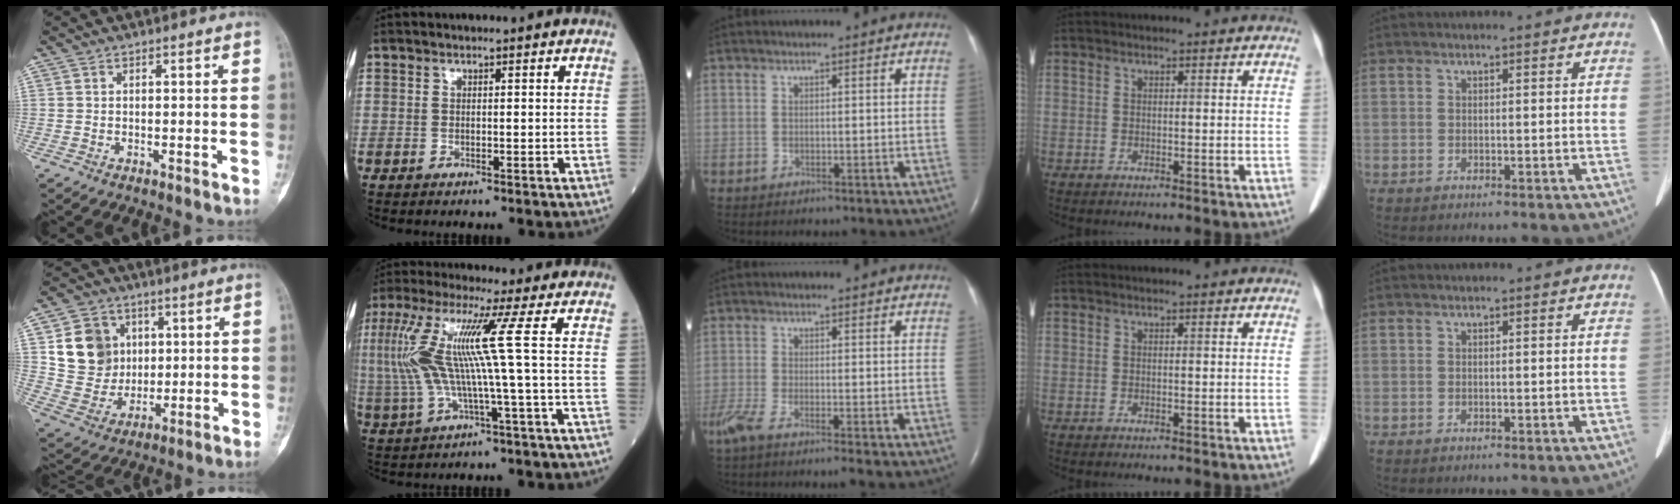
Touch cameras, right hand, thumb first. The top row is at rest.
{"thumb": {"total": 13.0, "force": [3.4, 11.3, 5.4], "torque": [-0.056, -0.008, 0.074]}, "index": {"total": 12.4, "force": [1.3, -0.5, 12.3], "torque": [-0.271, 0.019, 0.022]}, "middle": {"total": 3.9, "force": [-2.9, 0.0, 2.7], "torque": [-0.058, -0.011, -0.059]}}